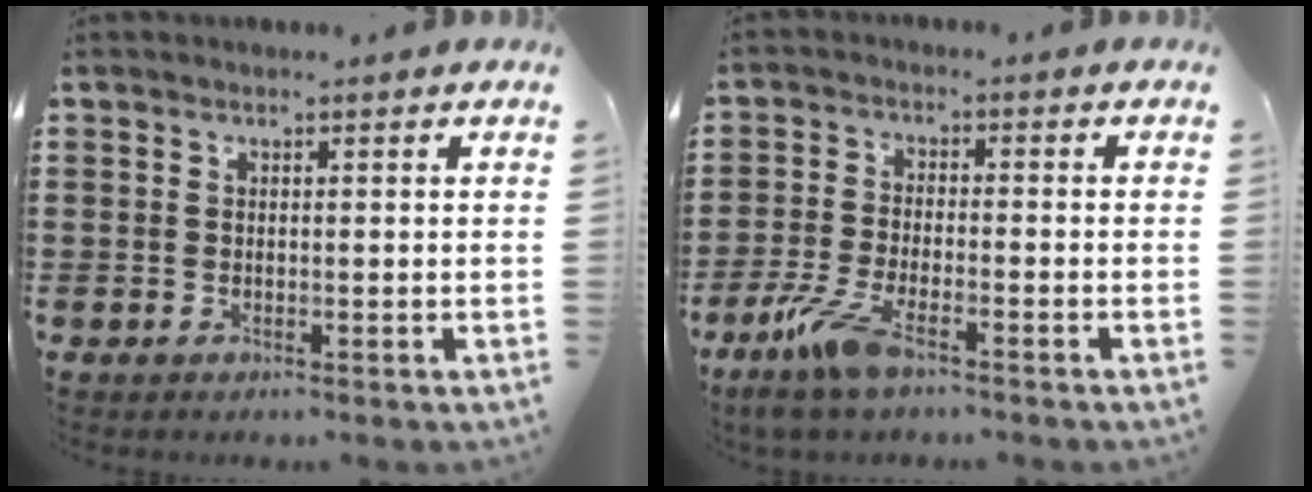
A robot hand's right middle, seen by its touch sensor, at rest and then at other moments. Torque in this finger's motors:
{"motor_torque": [0.49, -0.29, 0.54, 0.06]}